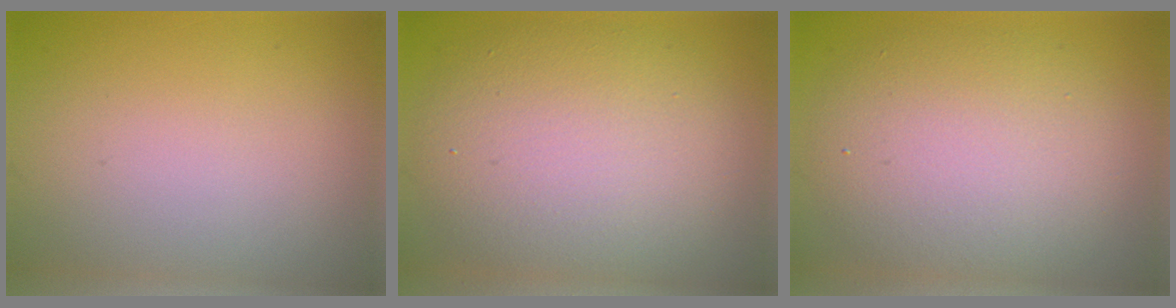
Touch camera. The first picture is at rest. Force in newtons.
{"total": 8.8, "press": 8.8, "slide": 0.7}
{"total": 7.3, "press": 7.3, "slide": 0.7}